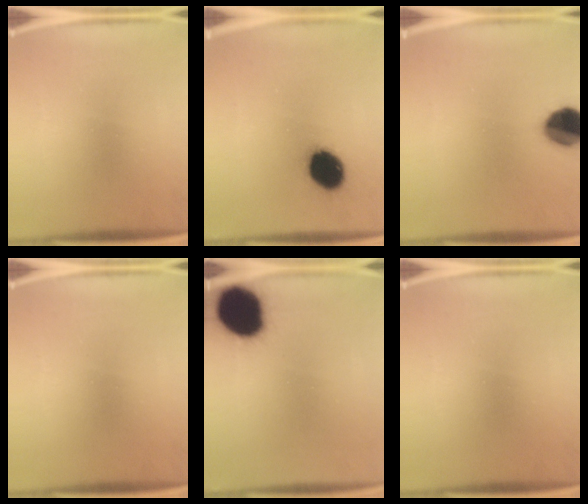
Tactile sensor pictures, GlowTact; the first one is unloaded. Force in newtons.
{"total": 11.9}
{"total": 12.5}
{"total": 0.0}
{"total": 19.0}
{"total": 0.0}